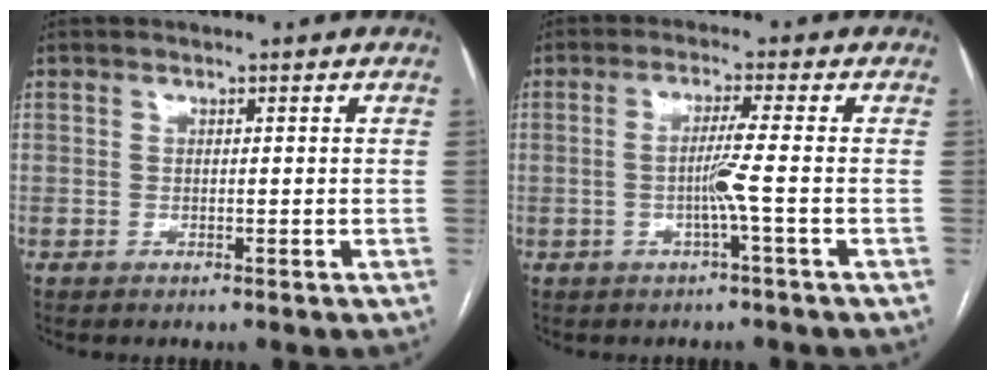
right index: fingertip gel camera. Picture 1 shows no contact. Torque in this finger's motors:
{"motor_torque": [0.48, 0.02, 0.10, 0.06]}